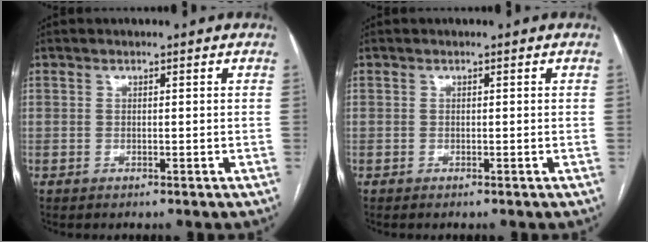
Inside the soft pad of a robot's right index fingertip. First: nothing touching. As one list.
[{"total": 0.0}]